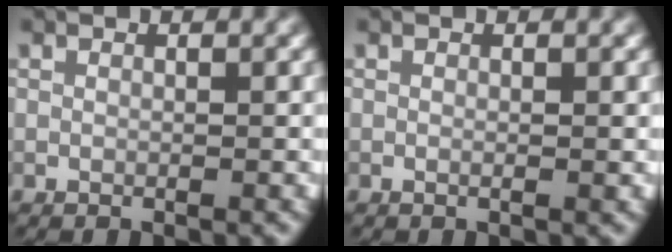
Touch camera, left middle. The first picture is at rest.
{"total": 0.5, "force": [-0.1, 0.0, 0.5], "torque": [-0.009, -0.002, -0.001]}